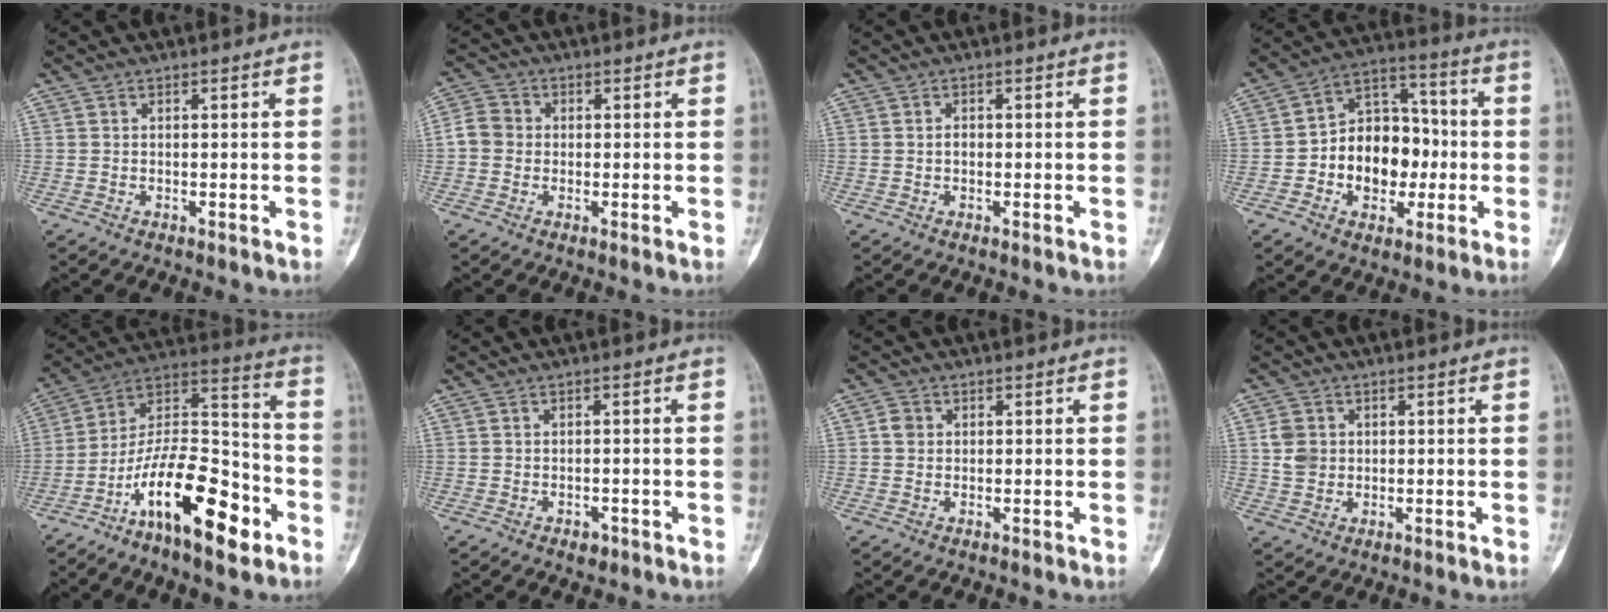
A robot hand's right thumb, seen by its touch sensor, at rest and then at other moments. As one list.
[{"total": 4.5, "force": [-0.3, 4.1, 1.8], "torque": [-0.022, 0.012, -0.015]}, {"total": 1.2, "force": [-0.1, 0.9, 0.8], "torque": [-0.012, 0.003, -0.002]}, {"total": 15.5, "force": [-2.1, 11.4, 10.4], "torque": [-0.107, 0.046, -0.034]}, {"total": 19.8, "force": [-10.1, 7.4, 15.3], "torque": [-0.241, 0.083, -0.176]}, {"total": 1.5, "force": [-0.8, 1.1, 0.7], "torque": [-0.001, 0.004, -0.009]}, {"total": 2.2, "force": [0.4, 1.9, 0.9], "torque": [-0.005, 0.003, 0.003]}, {"total": 4.4, "force": [0.7, 3.7, 2.1], "torque": [-0.026, 0.002, 0.016]}]